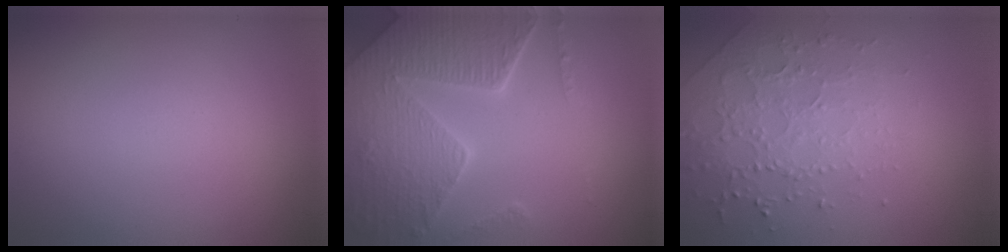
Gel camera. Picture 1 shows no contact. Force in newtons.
{"total": 7.8, "press": 5.7, "slide": 5.4}
{"total": 2.6, "press": 2.4, "slide": 1.1}